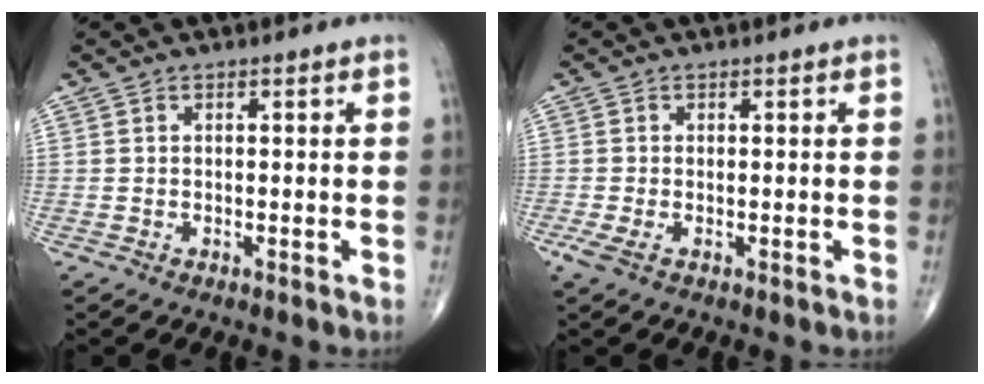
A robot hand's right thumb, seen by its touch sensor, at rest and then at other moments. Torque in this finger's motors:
{"motor_torque": [2.56, 1.19, 0.53, -0.81, 0.06]}